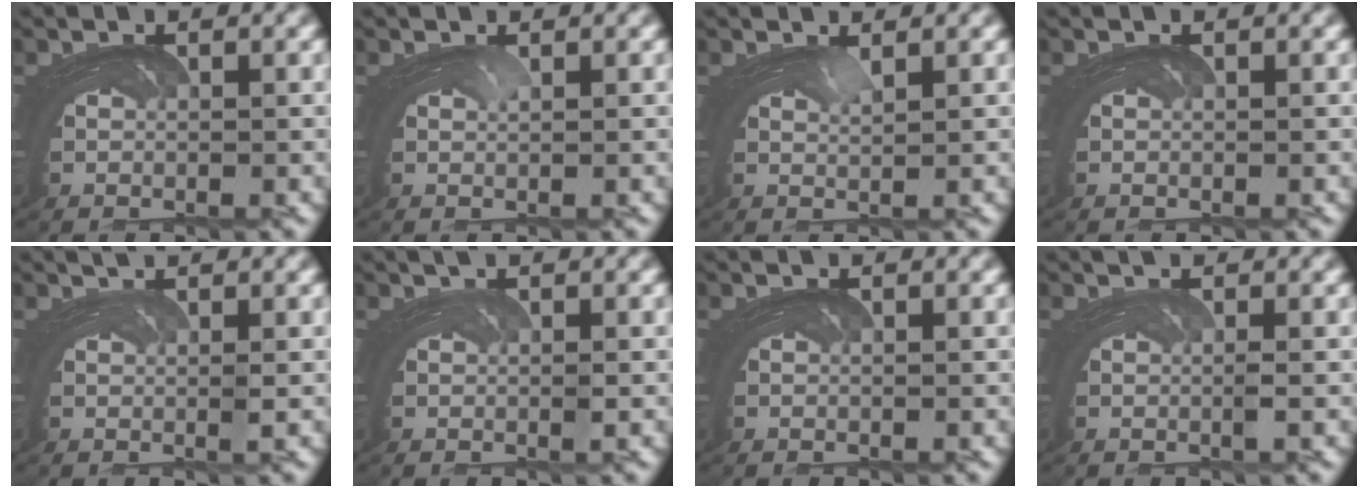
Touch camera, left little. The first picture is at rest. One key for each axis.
{"total": 2.3, "fx": 0.3, "fy": -1.5, "fz": -1.7, "tx": 0.041, "ty": 0.005, "tz": 0.002}
{"total": 2.9, "fx": 1.2, "fy": -2.0, "fz": -1.6, "tx": 0.035, "ty": 0.007, "tz": 0.015}
{"total": 0.0}
{"total": 2.0, "fx": 1.2, "fy": -1.4, "fz": -0.6, "tx": 0.021, "ty": 0.011, "tz": 0.013}
{"total": 1.5, "fx": 0.7, "fy": -1.1, "fz": -0.8, "tx": 0.021, "ty": 0.011, "tz": 0.004}
{"total": 0.0}
{"total": 1.6, "fx": 0.4, "fy": -1.3, "fz": -0.9, "tx": 0.020, "ty": 0.007, "tz": -0.001}